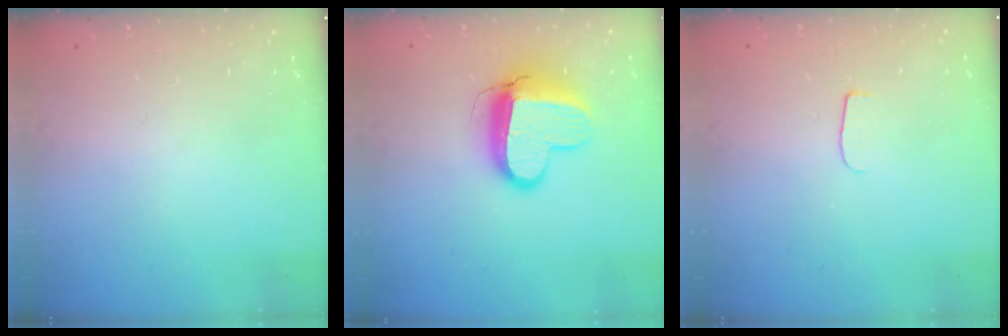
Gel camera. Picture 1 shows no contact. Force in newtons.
{"total": 12.4, "press": 12.3, "slide": 1.3}
{"total": 4.5, "press": 4.4, "slide": 0.5}